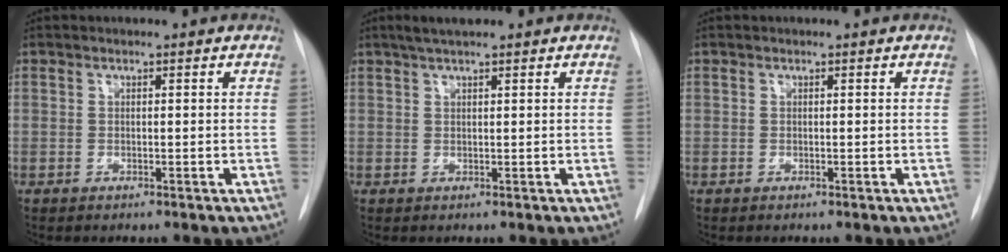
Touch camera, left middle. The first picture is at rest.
{"total": 2.9, "force": [2.2, 0.3, 1.8], "torque": [-0.036, 0.012, 0.039]}
{"total": 0.0}